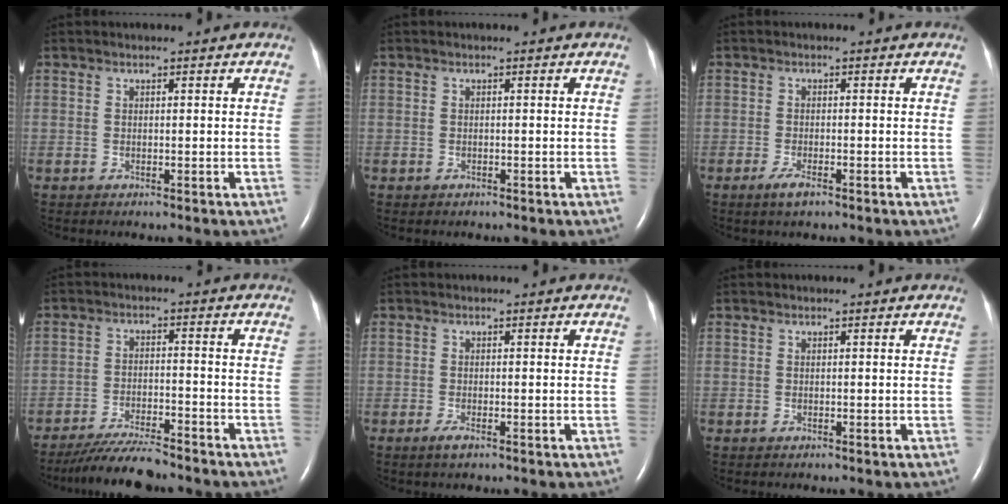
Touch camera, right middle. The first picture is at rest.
{"total": 0.0}
{"total": 2.4, "force": [-1.5, 0.6, 1.8], "torque": [-0.040, -0.003, -0.028]}
{"total": 8.4, "force": [-7.6, 0.8, 3.5], "torque": [-0.062, -0.021, -0.131]}
{"total": 1.4, "force": [-0.8, 0.3, 1.1], "torque": [-0.027, -0.004, -0.016]}
{"total": 0.0}